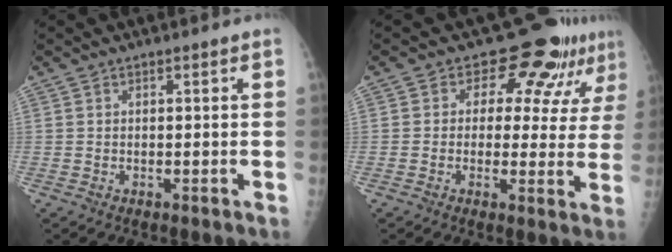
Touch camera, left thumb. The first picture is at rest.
{"total": 10.7, "force": [6.8, 6.0, 5.7], "torque": [-0.033, -0.029, 0.071]}